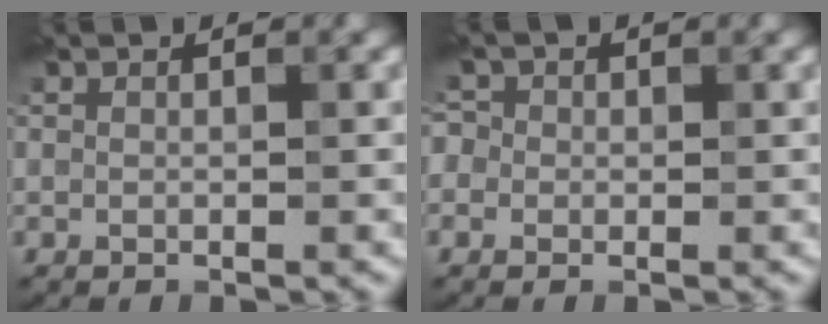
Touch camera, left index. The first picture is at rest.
{"total": 2.5, "force": [0.6, 2.3, 1.0], "torque": [0.002, 0.018, -0.022]}